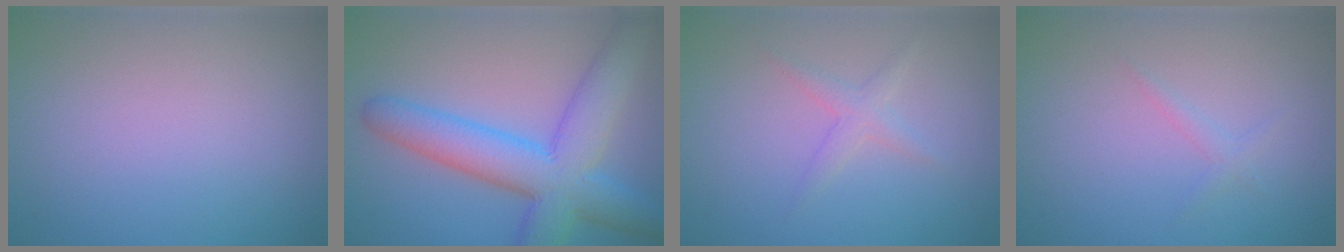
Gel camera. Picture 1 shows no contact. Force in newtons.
{"total": 9.0, "press": 9.0, "slide": 0.2}
{"total": 1.6, "press": 1.6, "slide": 0.1}
{"total": 1.0, "press": 1.0, "slide": 0.0}